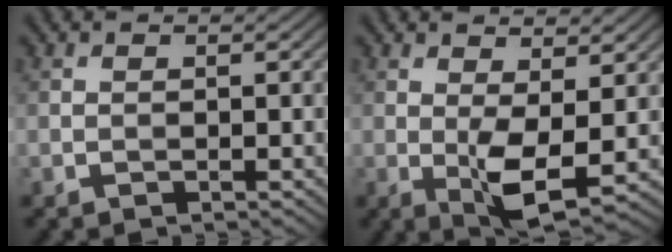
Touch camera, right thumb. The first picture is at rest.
{"total": 5.3, "force": [0.1, 1.7, 5.0], "torque": [-0.098, -0.008, 0.006]}